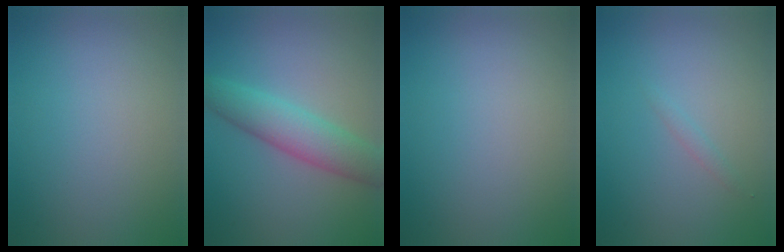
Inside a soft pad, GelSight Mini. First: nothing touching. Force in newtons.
{"total": 4.8, "press": 4.8, "slide": 0.3}
{"total": 0.0}
{"total": 0.7, "press": 0.7, "slide": 0.1}